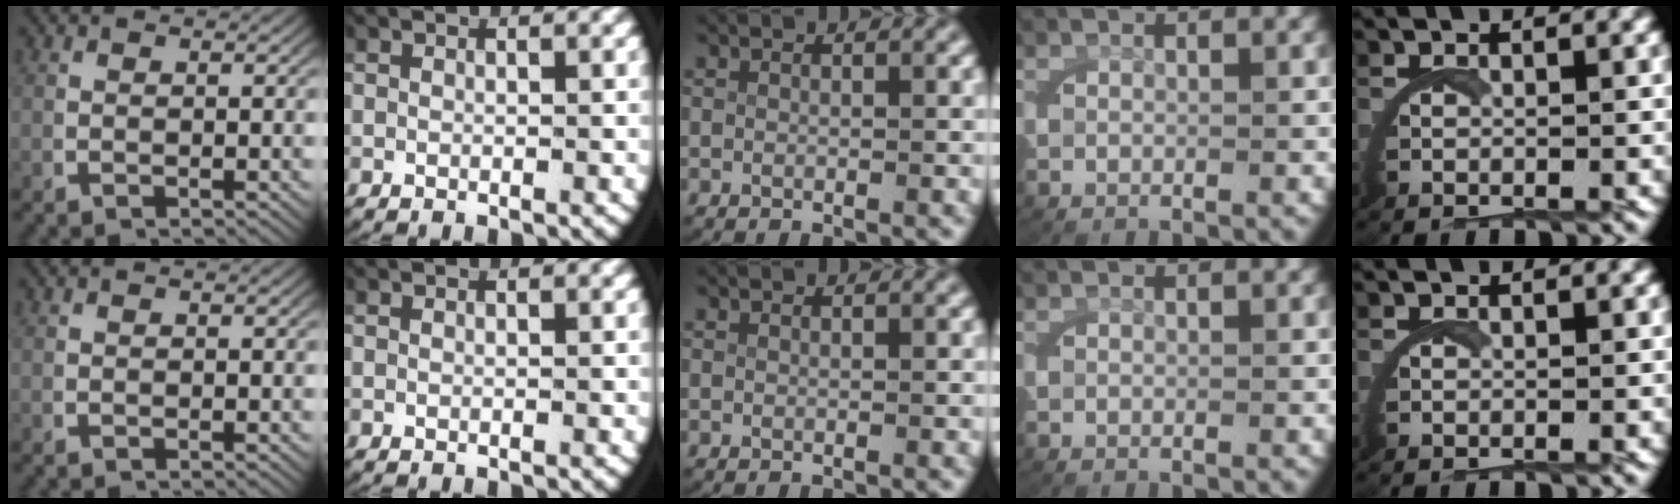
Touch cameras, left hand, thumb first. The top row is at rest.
{"ring": {"total": 0.9, "force": [0.0, -0.9, -0.3], "torque": [0.000, -0.008, 0.010]}}